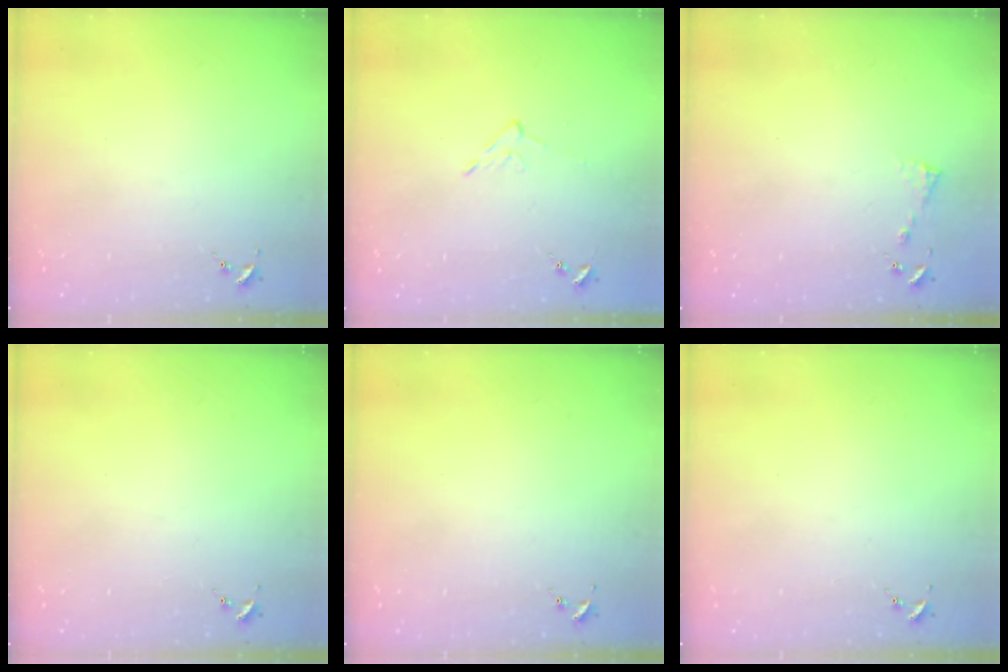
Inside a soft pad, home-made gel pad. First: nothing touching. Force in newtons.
{"total": 5.3, "press": 5.3, "slide": 0.8}
{"total": 4.0, "press": 4.0, "slide": 0.4}
{"total": 0.0}
{"total": 0.0}
{"total": 0.0}